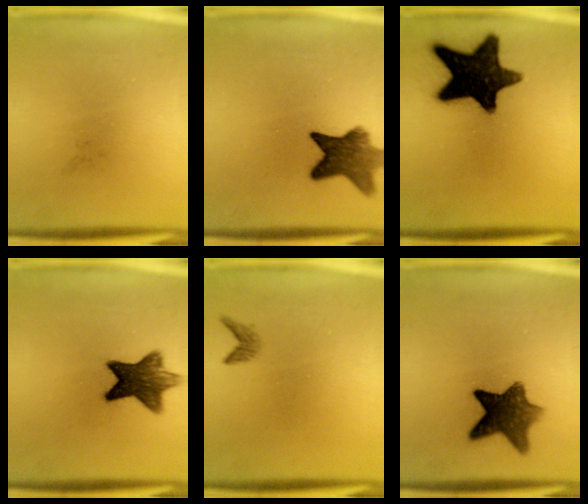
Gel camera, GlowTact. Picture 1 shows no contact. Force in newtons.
{"total": 8.4}
{"total": 17.6}
{"total": 10.2}
{"total": 1.1}
{"total": 9.6}